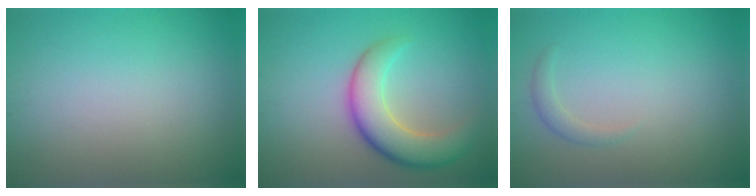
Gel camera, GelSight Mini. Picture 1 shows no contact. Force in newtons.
{"total": 6.0, "press": 6.0, "slide": 0.4}
{"total": 1.1, "press": 1.1, "slide": 0.0}